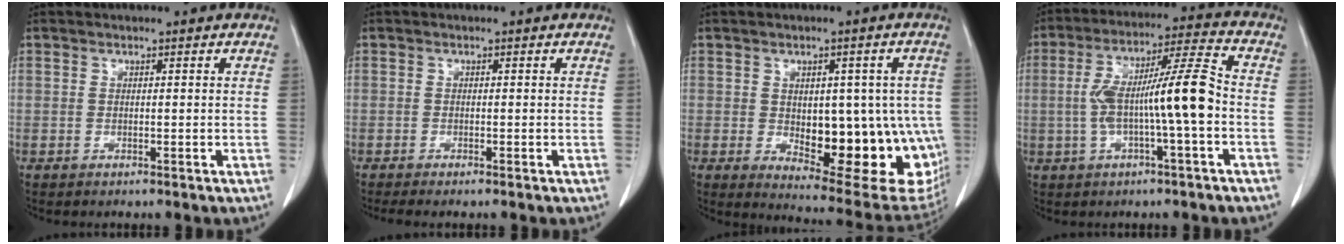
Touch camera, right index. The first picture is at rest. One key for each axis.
{"total": 2.2, "fx": -1.9, "fy": -0.1, "fz": 1.2, "tx": -0.018, "ty": -0.004, "tz": -0.027}
{"total": 18.3, "fx": -3.3, "fy": 8.0, "fz": 16.1, "tx": -0.152, "ty": 0.007, "tz": -0.015}
{"total": 12.2, "fx": -1.6, "fy": 0.4, "fz": 12.1, "tx": -0.221, "ty": 0.026, "tz": -0.030}